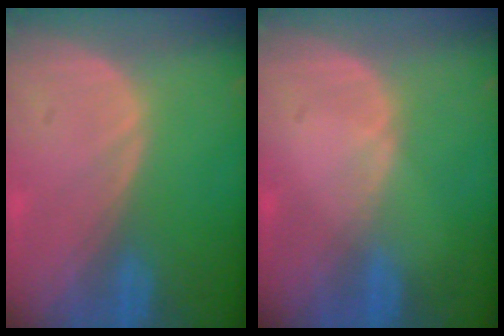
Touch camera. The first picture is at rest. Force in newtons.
{"total": 0.6, "press": 0.5, "slide": 0.2}